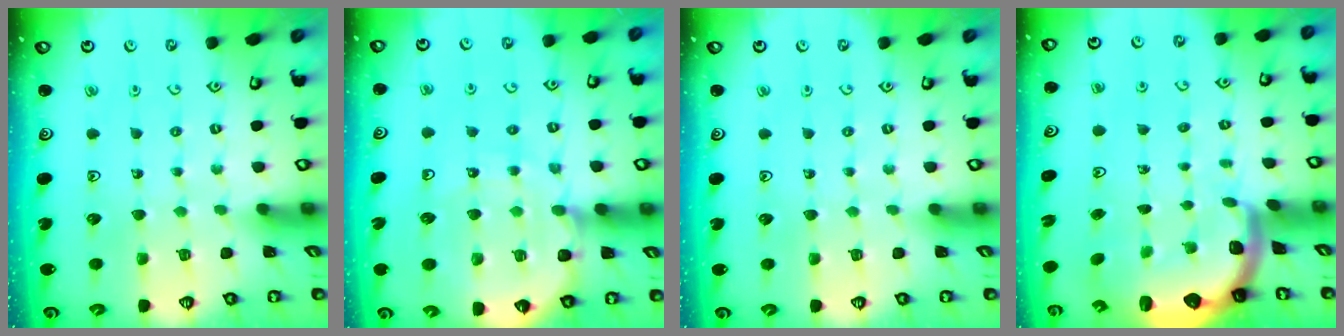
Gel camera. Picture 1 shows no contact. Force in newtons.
{"total": 11.9, "press": 11.5, "slide": 3.2}
{"total": 0.0}
{"total": 2.8, "press": 2.4, "slide": 1.4}